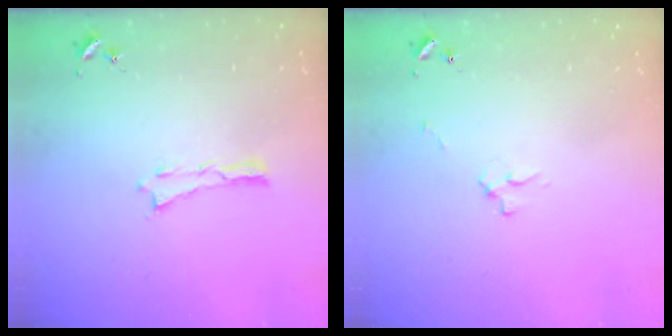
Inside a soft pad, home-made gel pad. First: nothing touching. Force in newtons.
{"total": 2.5, "press": 2.5, "slide": 0.3}